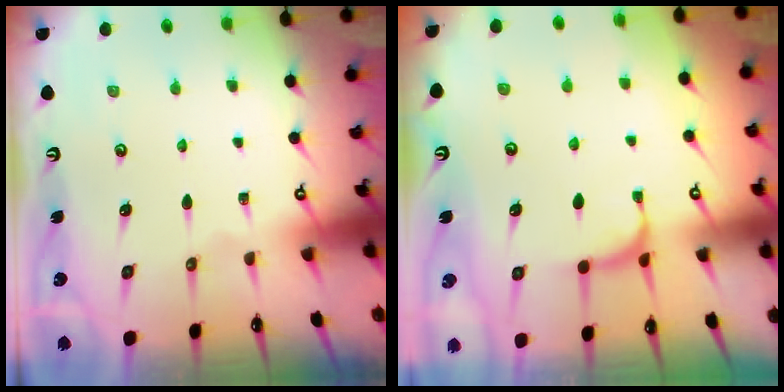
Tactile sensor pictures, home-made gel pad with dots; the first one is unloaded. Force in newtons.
{"total": 2.1, "press": 2.0, "slide": 0.6}